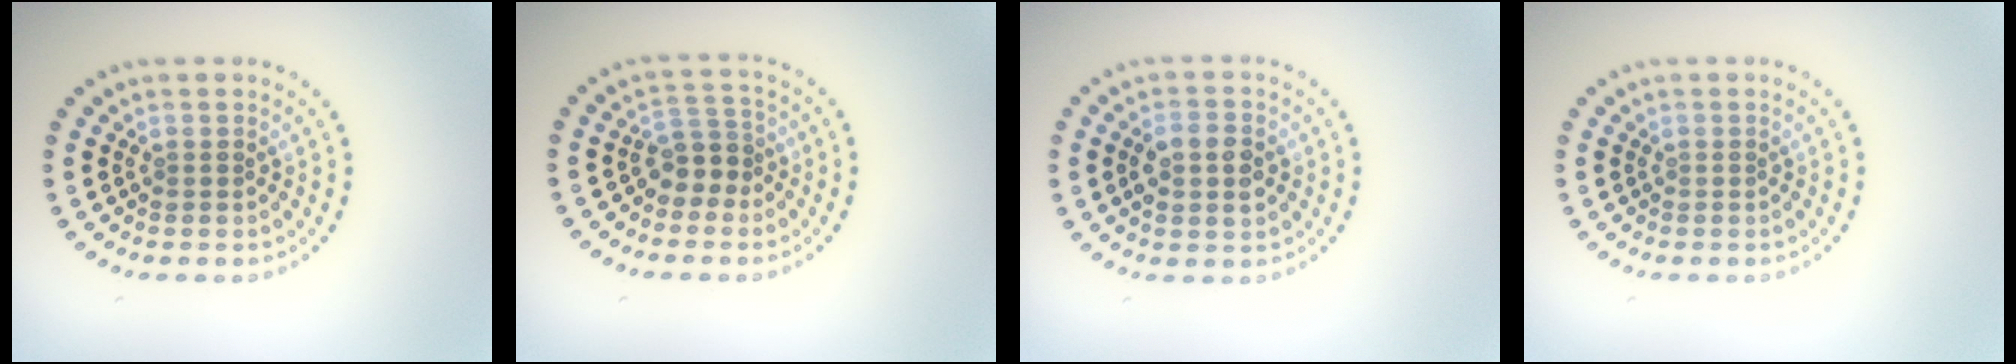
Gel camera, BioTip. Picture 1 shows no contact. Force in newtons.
{"total": 2.3, "press": 1.9, "slide": 1.3}
{"total": 3.4, "press": 3.4, "slide": 0.1}
{"total": 0.0}